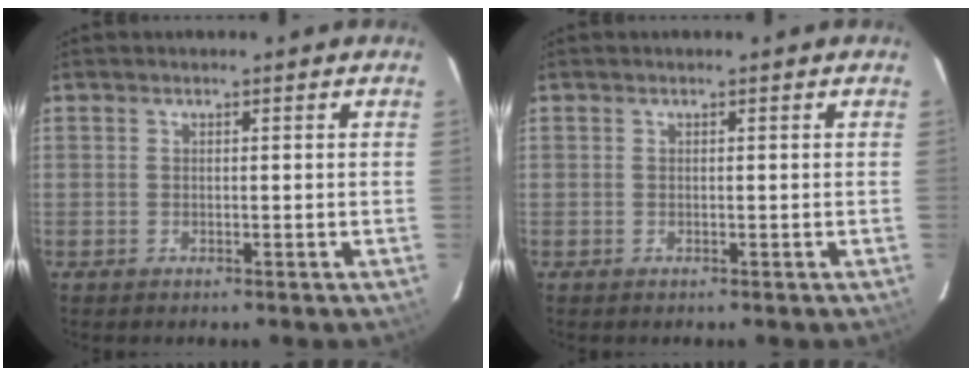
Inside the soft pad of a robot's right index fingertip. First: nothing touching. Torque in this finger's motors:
{"motor_torque": [0.00, 0.00, 0.00, 0.00]}